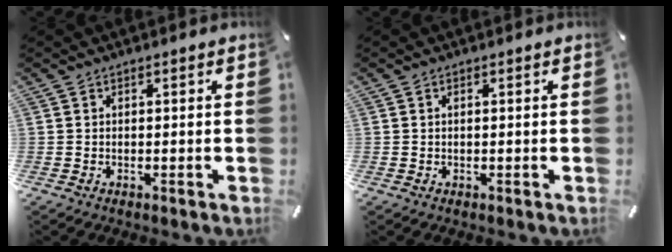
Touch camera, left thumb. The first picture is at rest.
{"total": 0.6, "force": [0.0, 0.2, 0.5], "torque": [-0.010, 0.001, 0.001]}